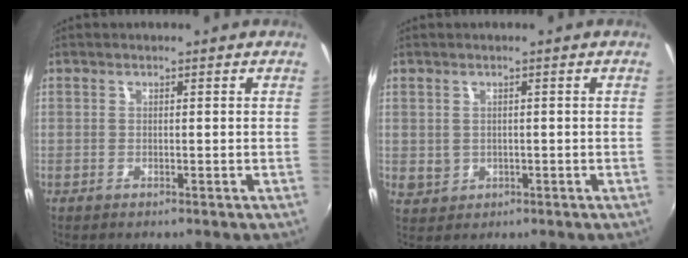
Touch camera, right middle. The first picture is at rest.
{"total": 2.7, "force": [0.1, 2.6, 1.0], "torque": [-0.015, 0.000, 0.007]}